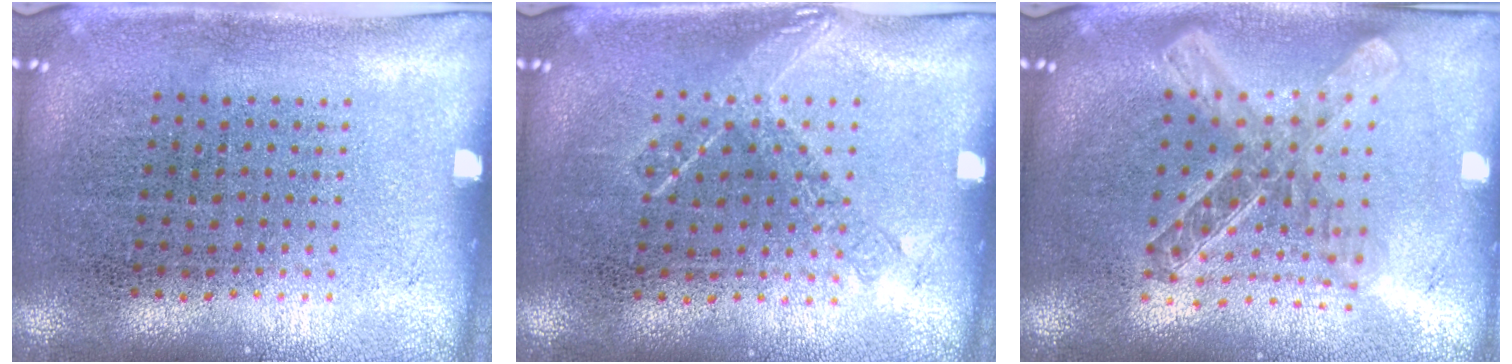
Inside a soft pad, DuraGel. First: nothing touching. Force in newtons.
{"total": 0.8, "press": 0.8, "slide": 0.3}
{"total": 2.0, "press": 1.7, "slide": 1.1}